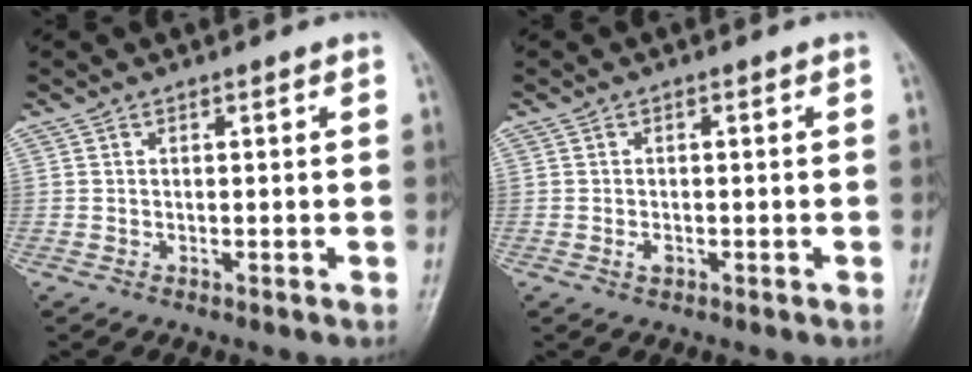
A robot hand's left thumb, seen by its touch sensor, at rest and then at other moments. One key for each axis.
{"total": 1.4, "fx": -0.6, "fy": 0.9, "fz": 1.0, "tx": -0.013, "ty": 0.001, "tz": -0.011}